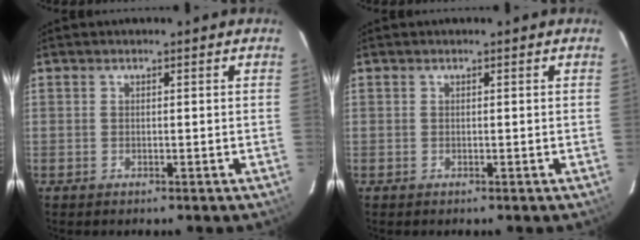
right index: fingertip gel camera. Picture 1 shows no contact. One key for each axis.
{"total": 0.0}